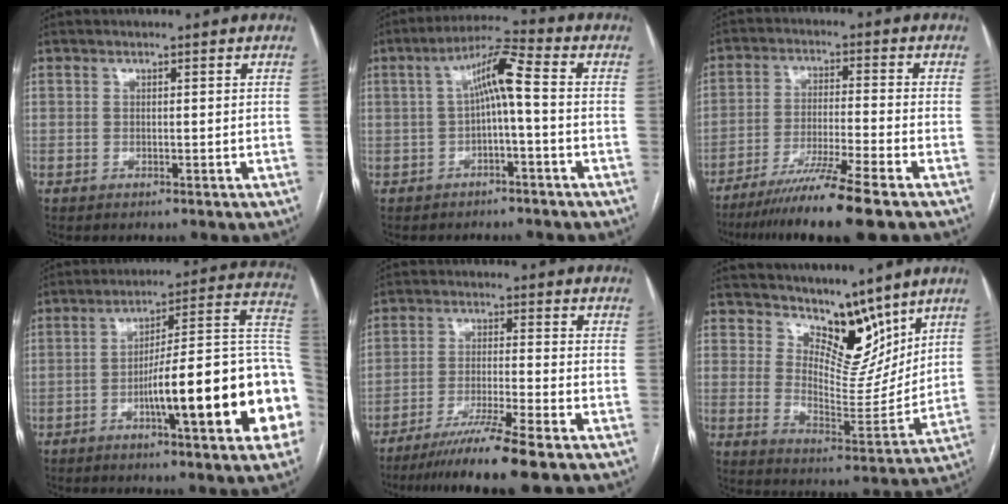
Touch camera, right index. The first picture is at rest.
{"total": 7.0, "force": [0.0, 0.7, 7.0], "torque": [-0.125, 0.031, -0.001]}
{"total": 11.7, "force": [-8.8, -1.5, 7.6], "torque": [-0.122, -0.038, -0.146]}
{"total": 22.4, "force": [-6.1, 2.3, 21.5], "torque": [-0.219, 0.025, -0.084]}
{"total": 10.2, "force": [-7.7, -1.4, 6.5], "torque": [-0.102, -0.034, -0.129]}
{"total": 10.0, "force": [8.1, 4.2, 4.2], "torque": [-0.059, -0.011, 0.144]}